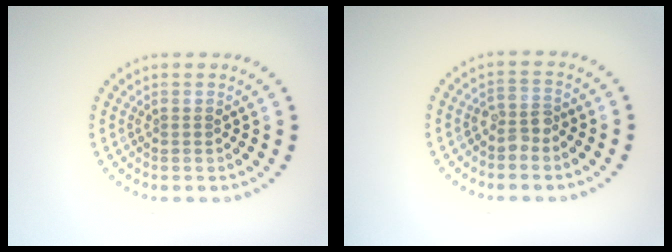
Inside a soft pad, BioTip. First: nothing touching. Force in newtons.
{"total": 1.8, "press": 1.6, "slide": 0.9}